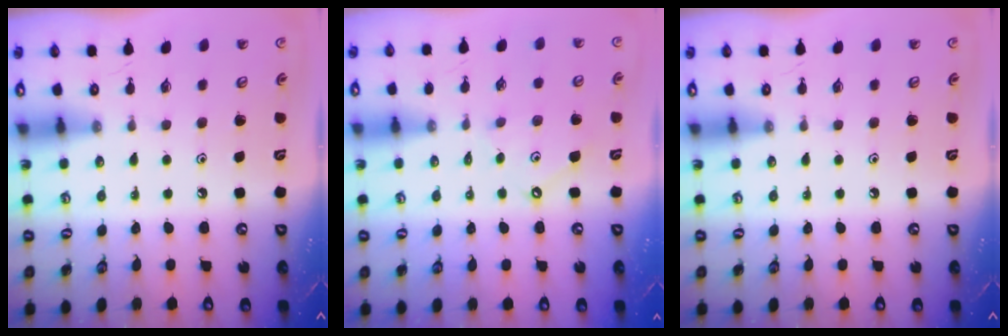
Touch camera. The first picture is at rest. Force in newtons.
{"total": 5.7, "press": 5.7, "slide": 0.6}
{"total": 0.0}